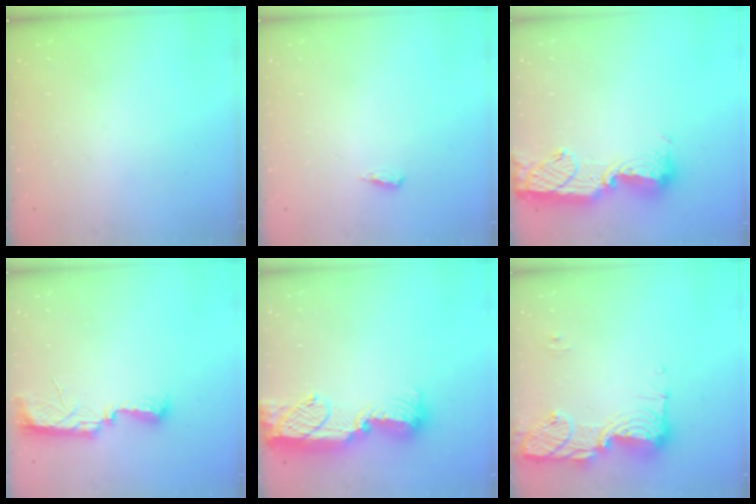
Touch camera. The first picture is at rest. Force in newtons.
{"total": 2.7, "press": 2.5, "slide": 1.0}
{"total": 12.9, "press": 12.8, "slide": 1.2}
{"total": 10.6, "press": 9.2, "slide": 5.3}
{"total": 17.4, "press": 16.6, "slide": 5.5}
{"total": 14.7, "press": 14.7, "slide": 1.4}